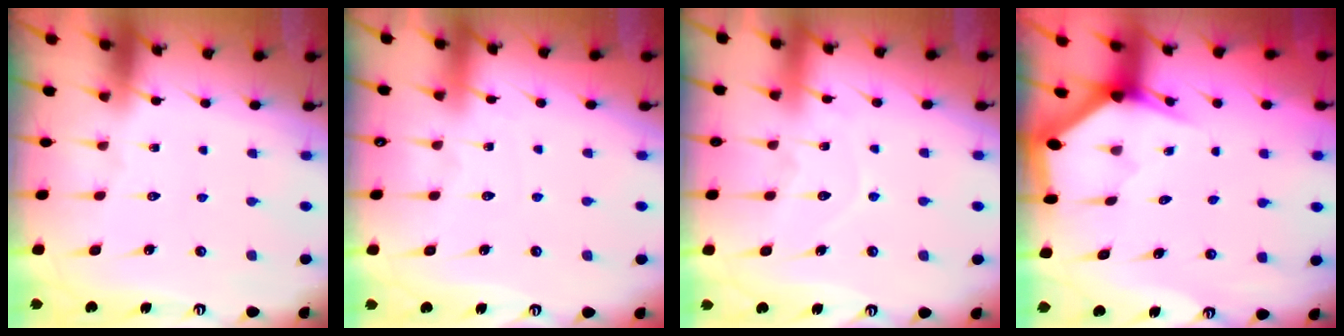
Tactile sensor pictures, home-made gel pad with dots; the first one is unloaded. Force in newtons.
{"total": 2.1, "press": 2.1, "slide": 0.2}
{"total": 7.8, "press": 7.7, "slide": 0.7}
{"total": 2.9, "press": 2.9, "slide": 0.1}